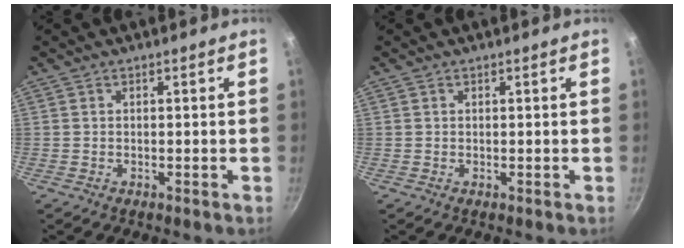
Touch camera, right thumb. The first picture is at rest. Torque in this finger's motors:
{"motor_torque": [-0.24, 0.25, -0.50, 0.31, 0.03]}